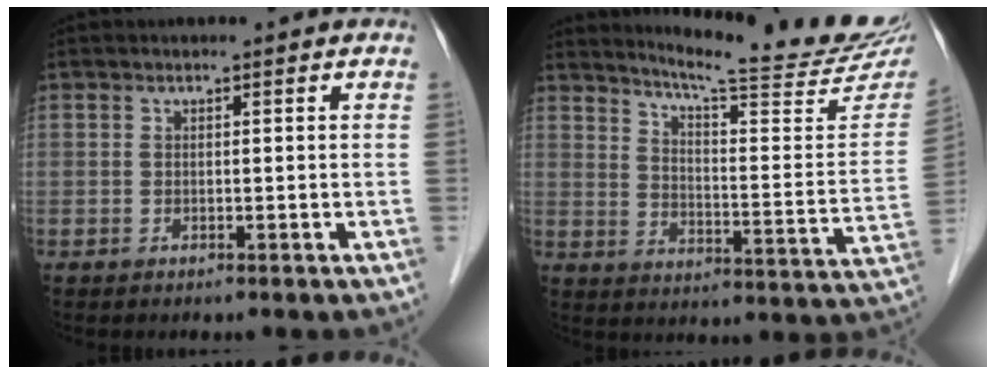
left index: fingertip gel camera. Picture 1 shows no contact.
{"total": 21.7, "force": [20.0, 0.2, 8.4], "torque": [-0.125, -0.093, 0.254]}